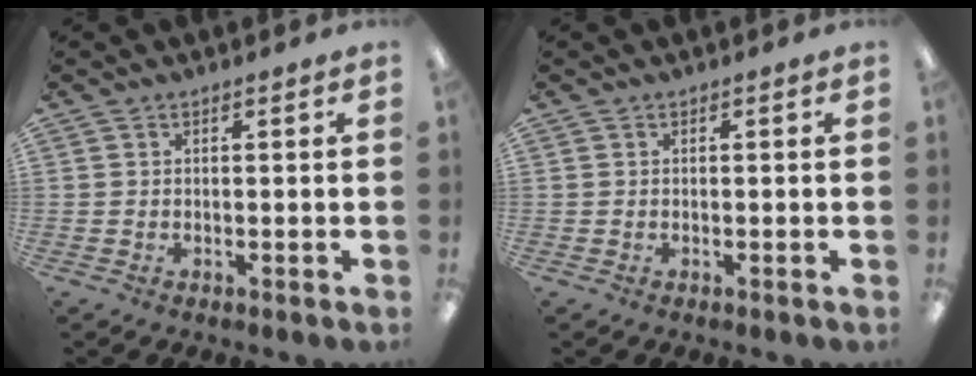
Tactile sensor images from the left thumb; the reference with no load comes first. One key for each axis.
{"total": 0.0}